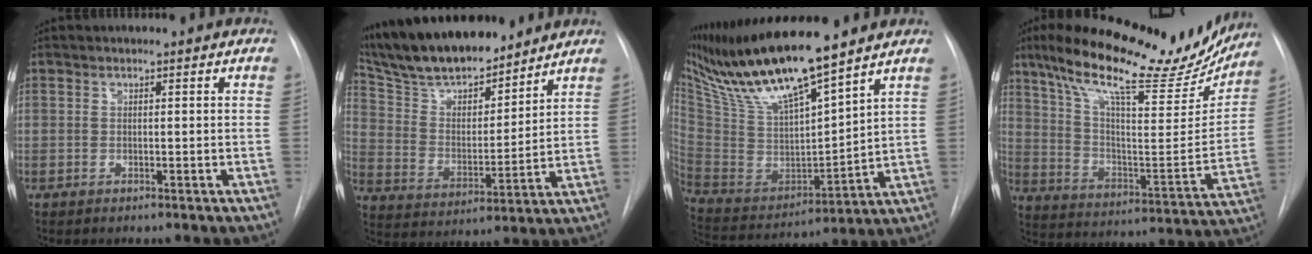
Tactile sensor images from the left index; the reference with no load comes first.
{"total": 18.2, "force": [16.0, 4.2, 7.6], "torque": [-0.138, 0.015, 0.282]}
{"total": 17.7, "force": [14.4, 1.1, 10.2], "torque": [-0.195, -0.013, 0.280]}
{"total": 25.7, "force": [20.1, 6.7, 14.5], "torque": [-0.234, -0.003, 0.295]}